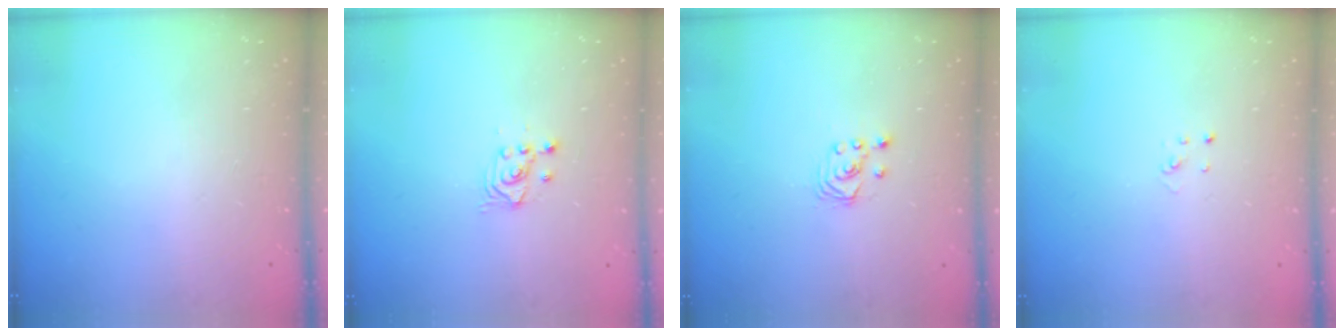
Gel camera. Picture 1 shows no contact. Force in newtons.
{"total": 2.7, "press": 2.7, "slide": 0.3}
{"total": 2.1, "press": 2.1, "slide": 0.3}
{"total": 2.0, "press": 2.0, "slide": 0.1}